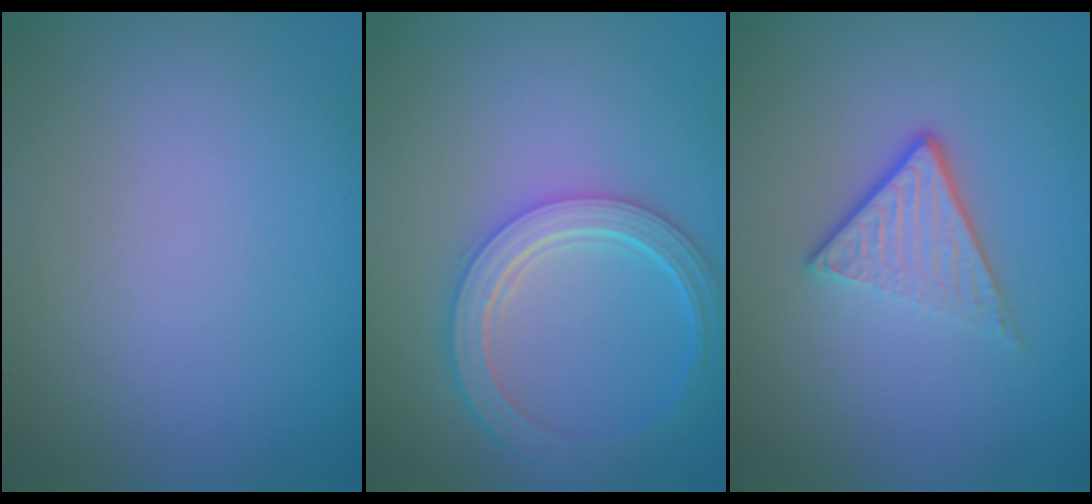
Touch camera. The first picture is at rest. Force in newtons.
{"total": 5.1, "press": 4.0, "slide": 3.1}
{"total": 3.6, "press": 2.5, "slide": 2.7}